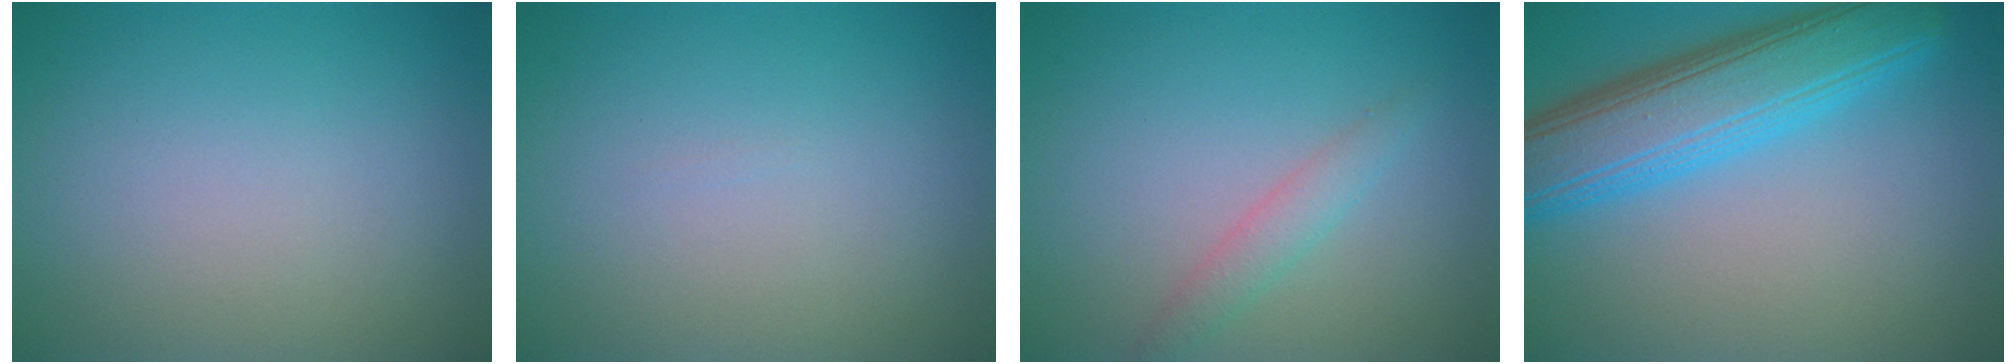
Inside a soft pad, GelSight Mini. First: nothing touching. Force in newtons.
{"total": 0.0}
{"total": 1.8, "press": 1.8, "slide": 0.0}
{"total": 8.1, "press": 8.1, "slide": 0.2}